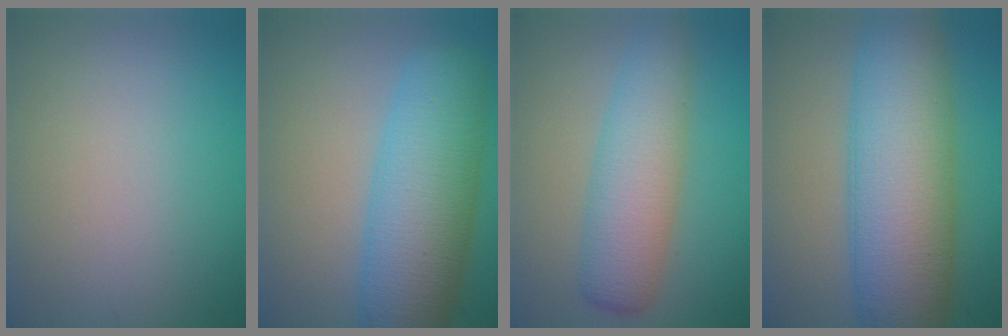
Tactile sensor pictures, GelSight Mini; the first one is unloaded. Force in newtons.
{"total": 9.6, "press": 9.6, "slide": 0.4}
{"total": 5.8, "press": 5.8, "slide": 0.2}
{"total": 11.7, "press": 11.7, "slide": 0.1}